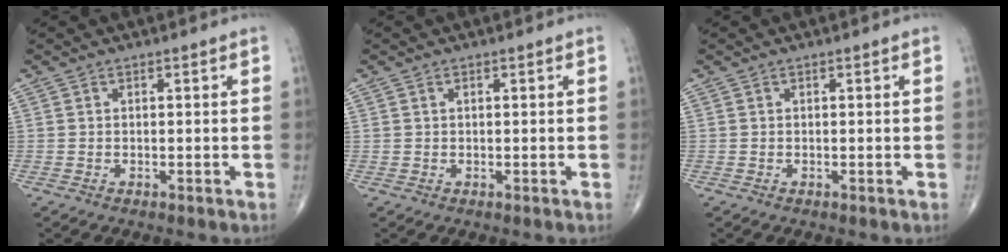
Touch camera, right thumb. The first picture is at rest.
{"total": 0.5, "force": [0.3, 0.3, 0.3], "torque": [-0.006, 0.005, 0.006]}
{"total": 0.0}